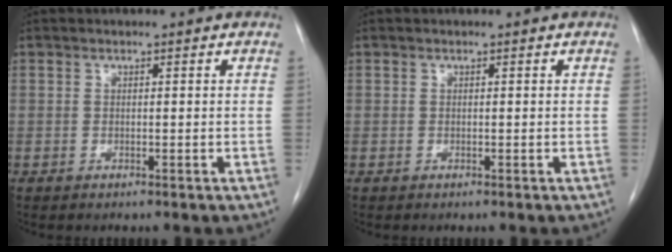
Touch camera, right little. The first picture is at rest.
{"total": 0.0}